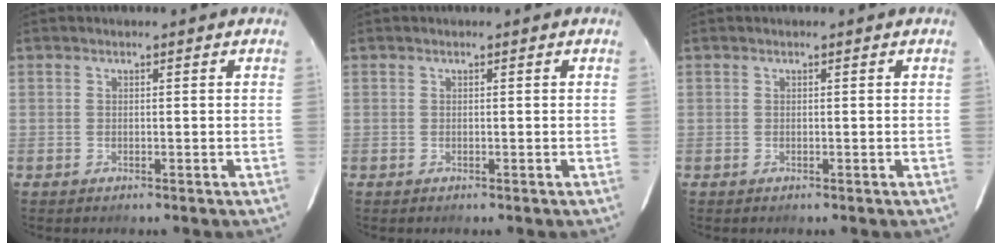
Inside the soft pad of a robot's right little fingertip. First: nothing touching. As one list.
[{"total": 0.0}, {"total": 0.0}]